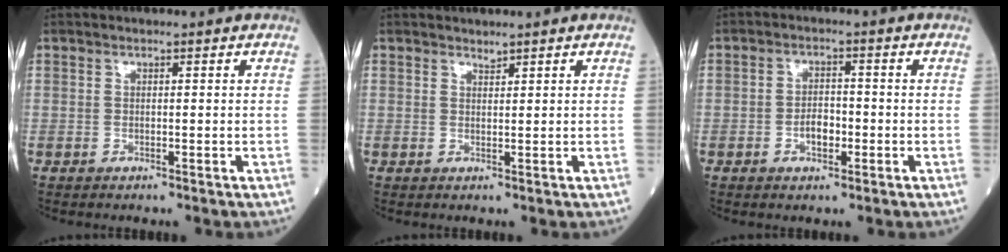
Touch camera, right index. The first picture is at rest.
{"total": 0.7, "force": [0.7, 0.0, 0.1], "torque": [-0.006, -0.005, 0.013]}
{"total": 3.4, "force": [-1.2, 1.8, 2.6], "torque": [-0.046, 0.004, -0.020]}